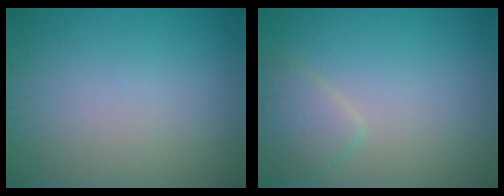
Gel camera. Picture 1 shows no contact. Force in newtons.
{"total": 2.2, "press": 2.2, "slide": 0.1}